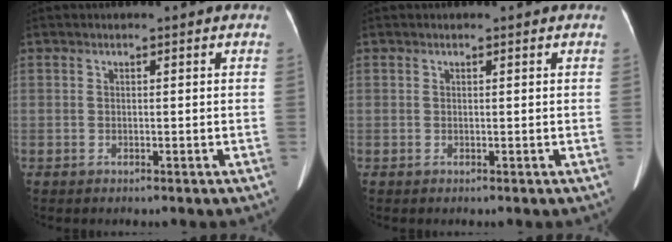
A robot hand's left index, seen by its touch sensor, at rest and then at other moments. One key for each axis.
{"total": 0.0}